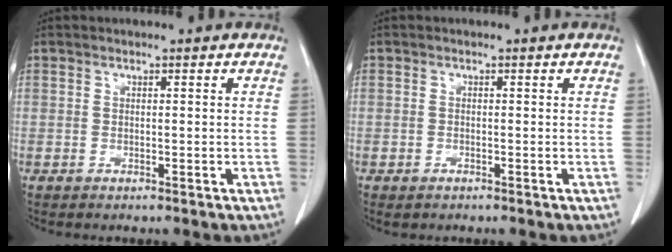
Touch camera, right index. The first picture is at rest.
{"total": 0.7, "force": [-0.5, 0.3, 0.3], "torque": [-0.008, 0.000, -0.006]}